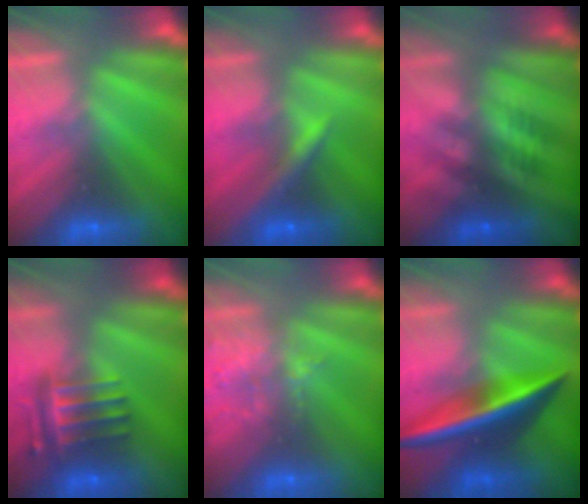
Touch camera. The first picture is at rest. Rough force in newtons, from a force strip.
{"total": 3.1}
{"total": 2.4}
{"total": 7.6}
{"total": 2.0}
{"total": 2.5}